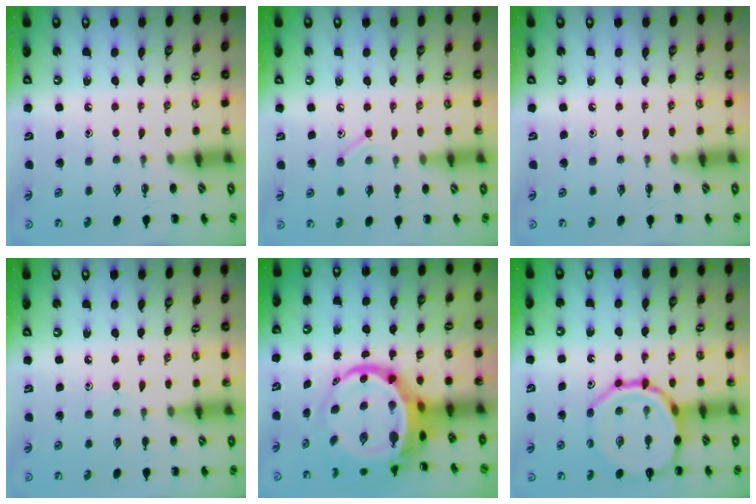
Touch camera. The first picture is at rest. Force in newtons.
{"total": 7.1, "press": 6.9, "slide": 1.3}
{"total": 0.0}
{"total": 5.0, "press": 4.6, "slide": 1.8}
{"total": 11.8, "press": 11.4, "slide": 3.3}
{"total": 14.8, "press": 14.7, "slide": 2.1}